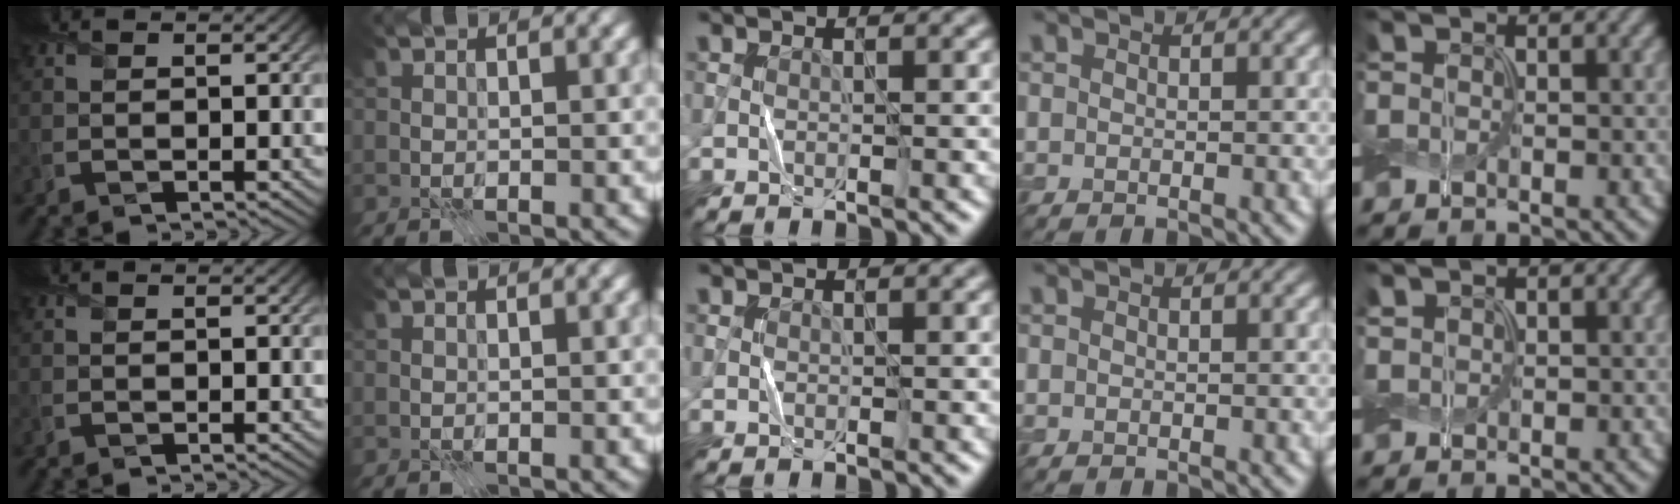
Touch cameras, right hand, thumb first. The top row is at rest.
{"little": {"total": 0.6, "force": [0.5, 0.2, 0.1], "torque": [-0.005, 0.002, 0.012]}}